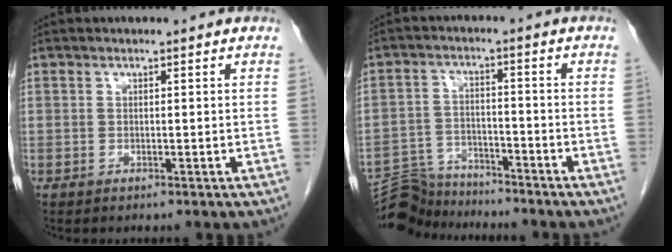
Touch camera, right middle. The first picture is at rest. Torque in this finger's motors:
{"motor_torque": [-0.44, -0.37, -0.22, -0.09]}